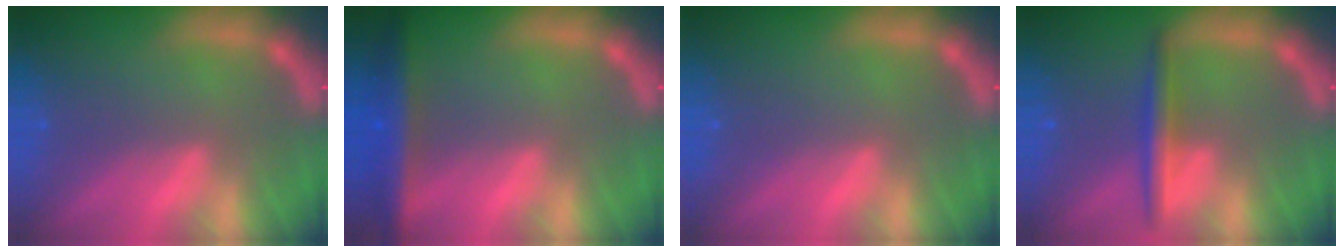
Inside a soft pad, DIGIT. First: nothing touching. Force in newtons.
{"total": 5.5}
{"total": 0.0}
{"total": 3.0}